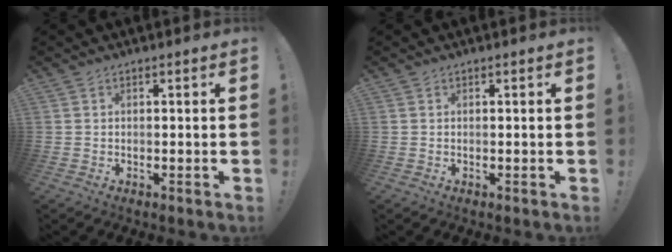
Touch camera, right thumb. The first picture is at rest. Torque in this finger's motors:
{"motor_torque": [0.19, -0.03, 0.22, -0.36, -0.01]}